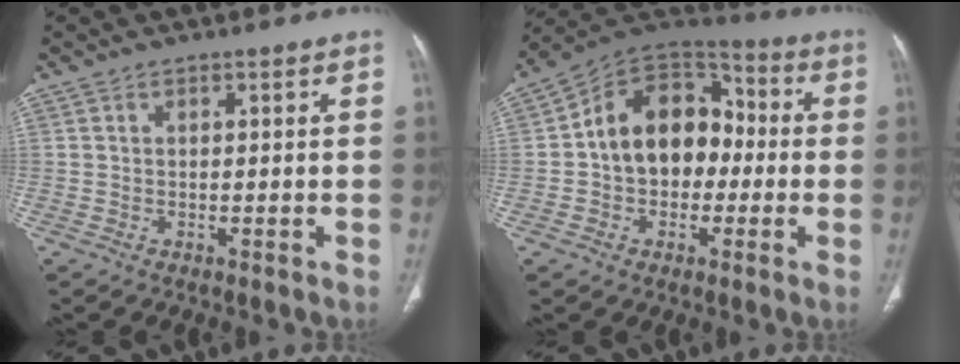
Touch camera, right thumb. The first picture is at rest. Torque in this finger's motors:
{"motor_torque": [-0.26, 0.82, 0.29, 0.24, 0.13]}